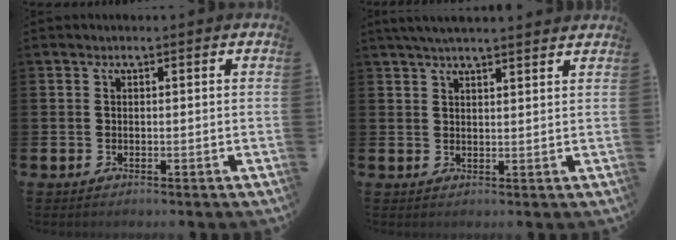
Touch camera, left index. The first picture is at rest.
{"total": 3.5, "force": [3.3, 0.0, 1.2], "torque": [-0.033, -0.006, 0.060]}